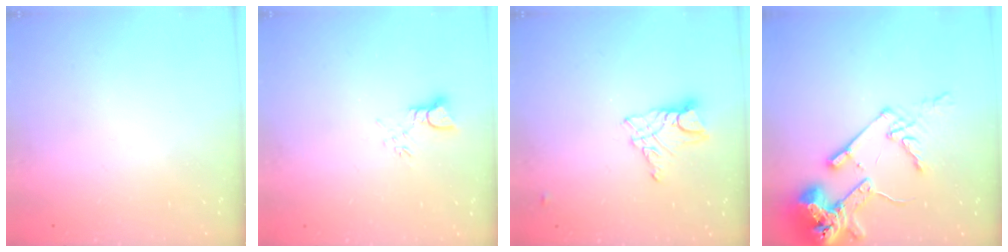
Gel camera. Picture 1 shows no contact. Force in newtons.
{"total": 2.8, "press": 2.8, "slide": 0.4}
{"total": 9.0, "press": 9.0, "slide": 0.8}
{"total": 15.9, "press": 15.8, "slide": 2.0}